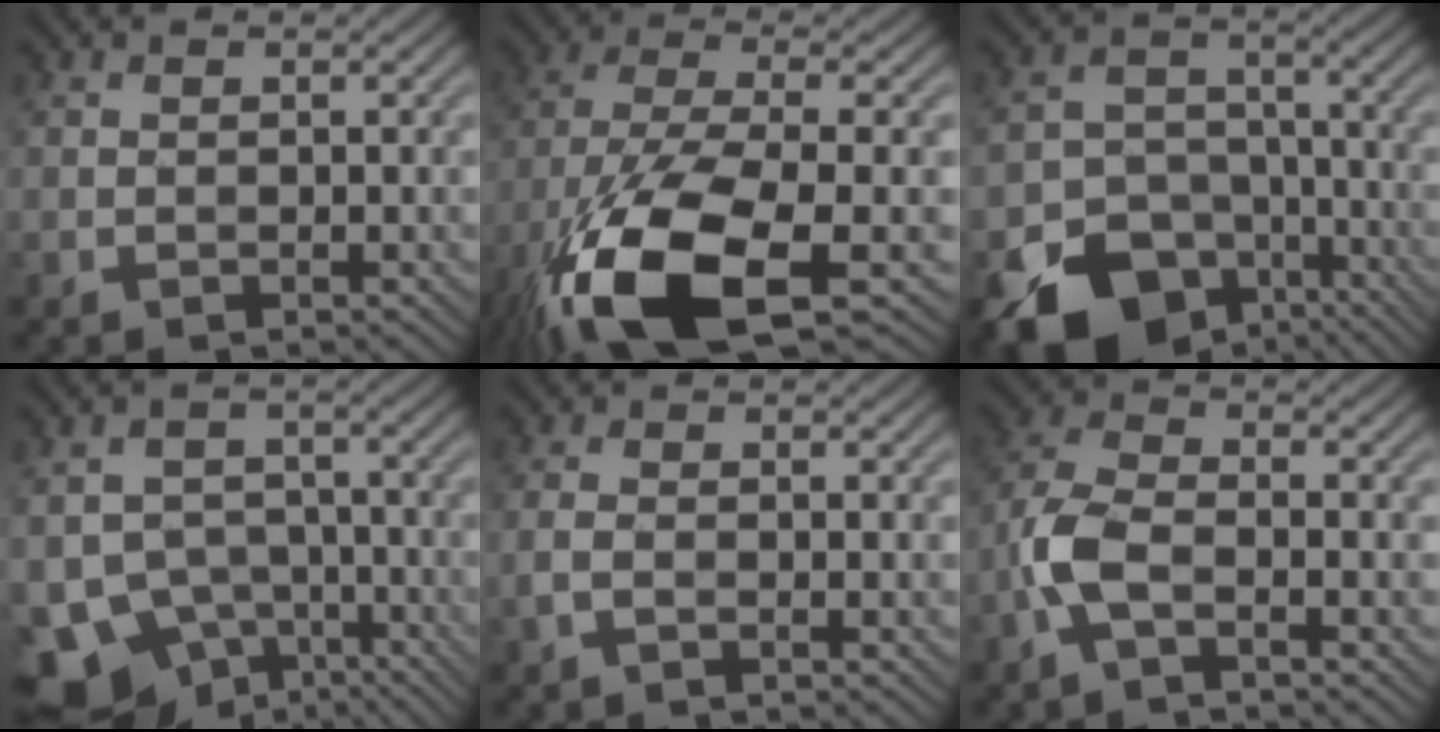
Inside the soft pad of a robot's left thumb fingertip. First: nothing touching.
{"total": 15.9, "force": [-8.2, 5.6, 12.4], "torque": [-0.276, -0.028, -0.159]}
{"total": 14.6, "force": [-9.3, 9.7, 5.9], "torque": [-0.132, -0.041, -0.147]}
{"total": 10.2, "force": [-6.3, 7.3, 3.3], "torque": [-0.074, -0.017, -0.100]}
{"total": 1.3, "force": [-0.6, 0.6, 1.0], "torque": [-0.030, 0.001, -0.017]}
{"total": 5.0, "force": [-2.2, 2.1, 4.1], "torque": [-0.104, 0.007, -0.058]}